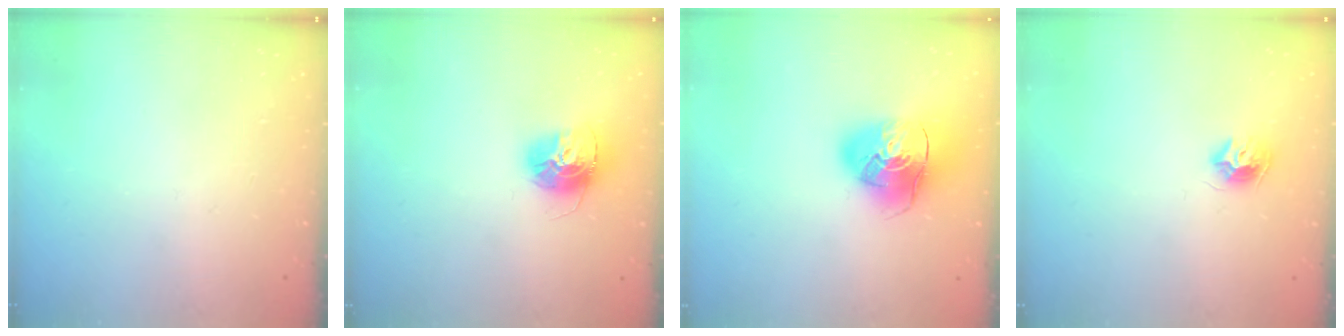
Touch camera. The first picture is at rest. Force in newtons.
{"total": 13.8, "press": 13.7, "slide": 1.3}
{"total": 16.2, "press": 16.0, "slide": 2.4}
{"total": 8.1, "press": 8.1, "slide": 0.1}